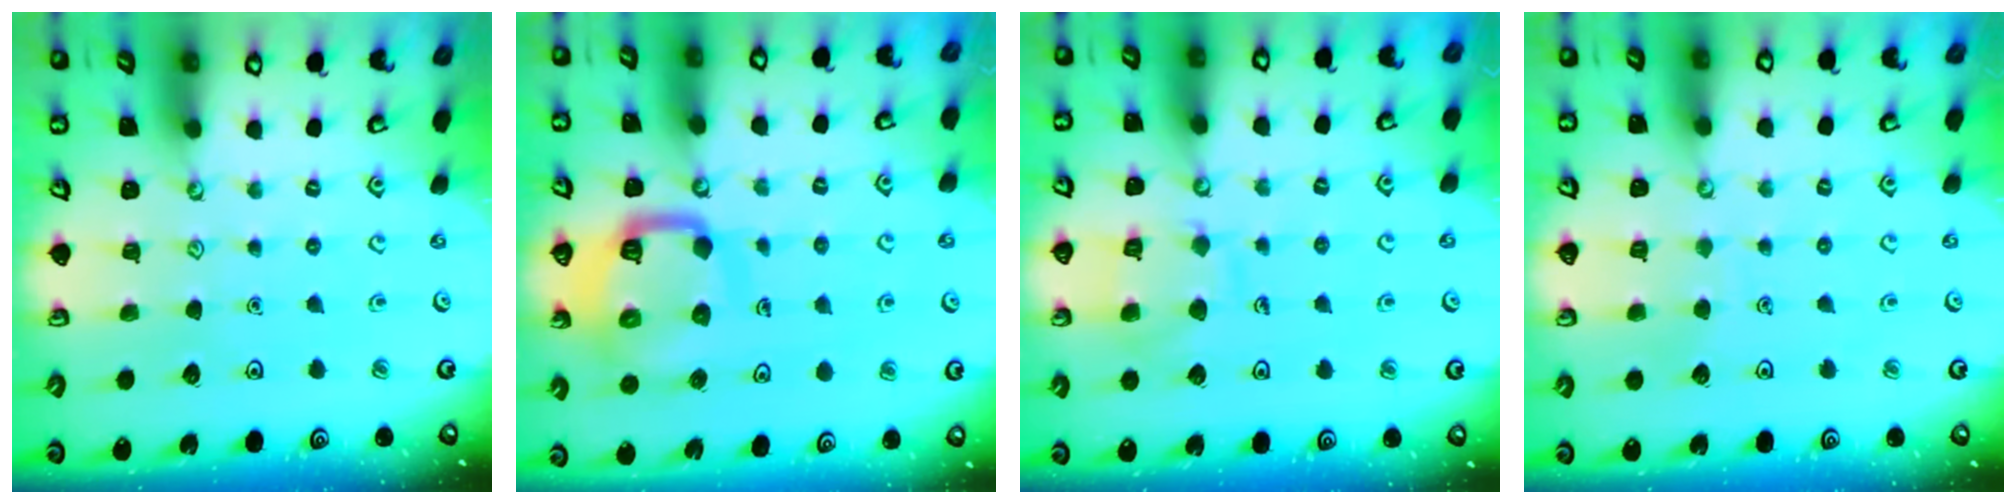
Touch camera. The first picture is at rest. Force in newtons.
{"total": 13.0, "press": 13.0, "slide": 1.4}
{"total": 9.9, "press": 9.9, "slide": 0.7}
{"total": 2.8, "press": 2.8, "slide": 0.1}